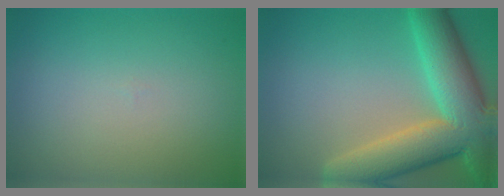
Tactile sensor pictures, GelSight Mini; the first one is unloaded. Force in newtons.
{"total": 10.6, "press": 10.6, "slide": 0.9}